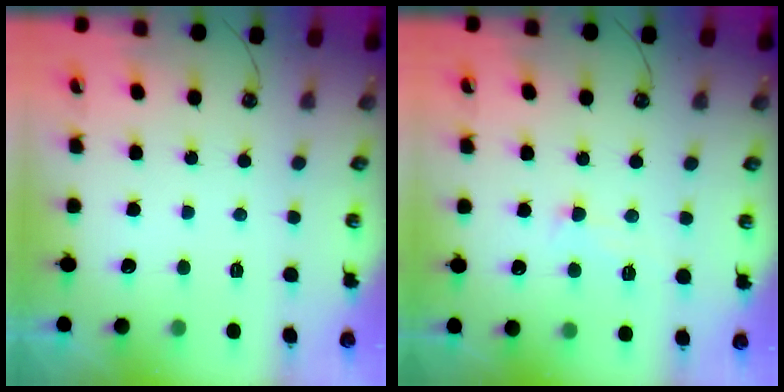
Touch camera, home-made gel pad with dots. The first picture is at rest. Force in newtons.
{"total": 2.4, "press": 2.4, "slide": 0.3}